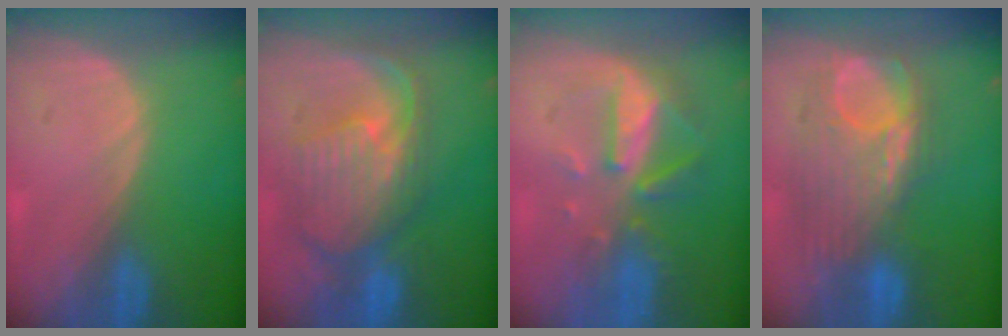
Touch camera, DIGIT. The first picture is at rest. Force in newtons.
{"total": 10.9, "press": 9.6, "slide": 5.3}
{"total": 8.1, "press": 7.5, "slide": 3.3}
{"total": 9.6, "press": 9.4, "slide": 2.1}